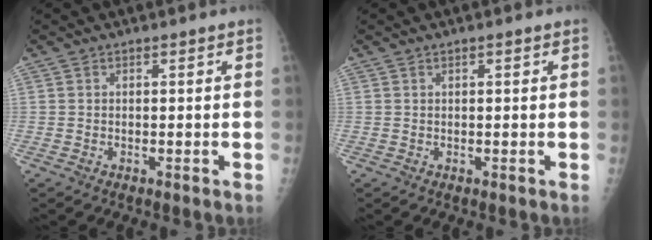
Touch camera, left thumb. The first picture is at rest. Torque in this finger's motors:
{"motor_torque": [-0.24, -0.05, -0.11, -0.11, 0.02]}